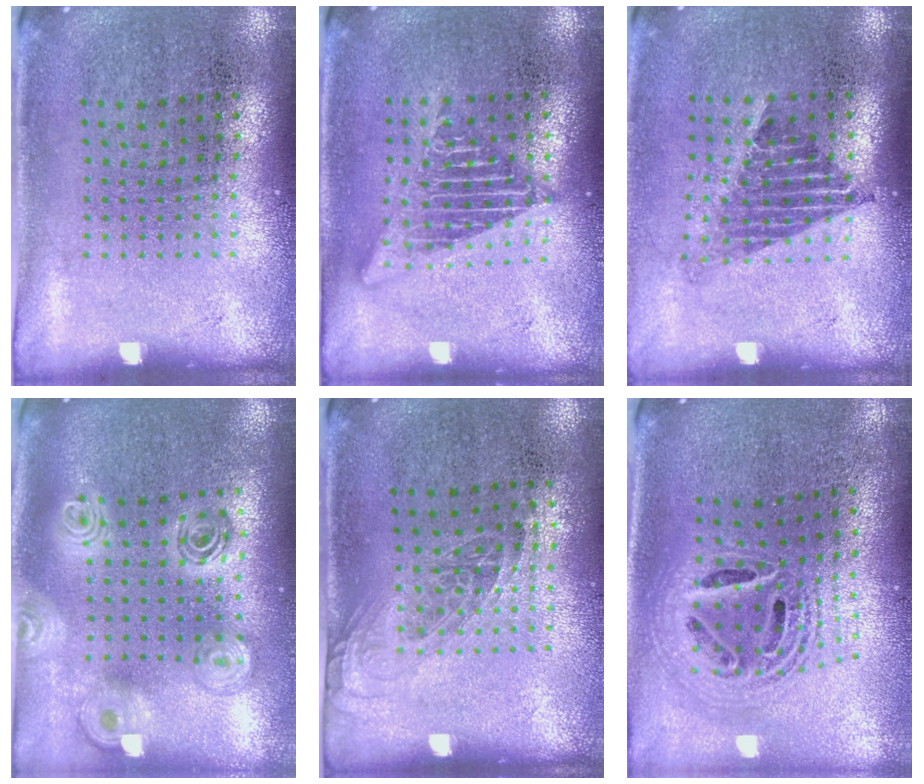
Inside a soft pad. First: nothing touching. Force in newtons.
{"total": 2.5, "press": 2.5, "slide": 0.2}
{"total": 1.3, "press": 1.0, "slide": 0.9}
{"total": 2.2, "press": 1.8, "slide": 1.2}
{"total": 1.1, "press": 0.9, "slide": 0.6}
{"total": 2.2, "press": 1.6, "slide": 1.5}